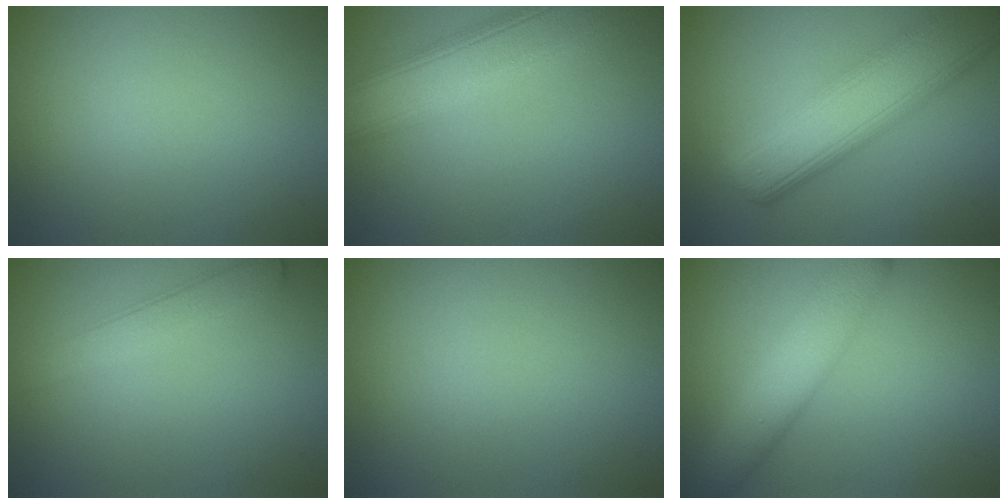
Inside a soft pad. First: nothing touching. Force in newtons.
{"total": 8.8, "press": 8.8, "slide": 0.4}
{"total": 9.1, "press": 9.0, "slide": 0.9}
{"total": 2.6, "press": 2.6, "slide": 0.1}
{"total": 0.0}
{"total": 5.1, "press": 5.1, "slide": 0.1}